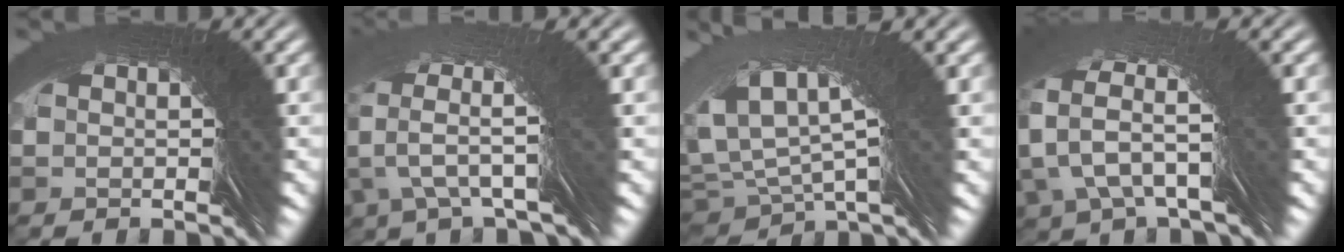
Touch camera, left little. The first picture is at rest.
{"total": 7.6, "force": [6.6, -3.7, 0.7], "torque": [0.005, 0.081, 0.074]}
{"total": 2.5, "force": [1.9, 0.4, 1.5], "torque": [-0.045, 0.018, 0.035]}
{"total": 6.0, "force": [5.3, -2.8, -0.5], "torque": [-0.013, 0.062, 0.066]}